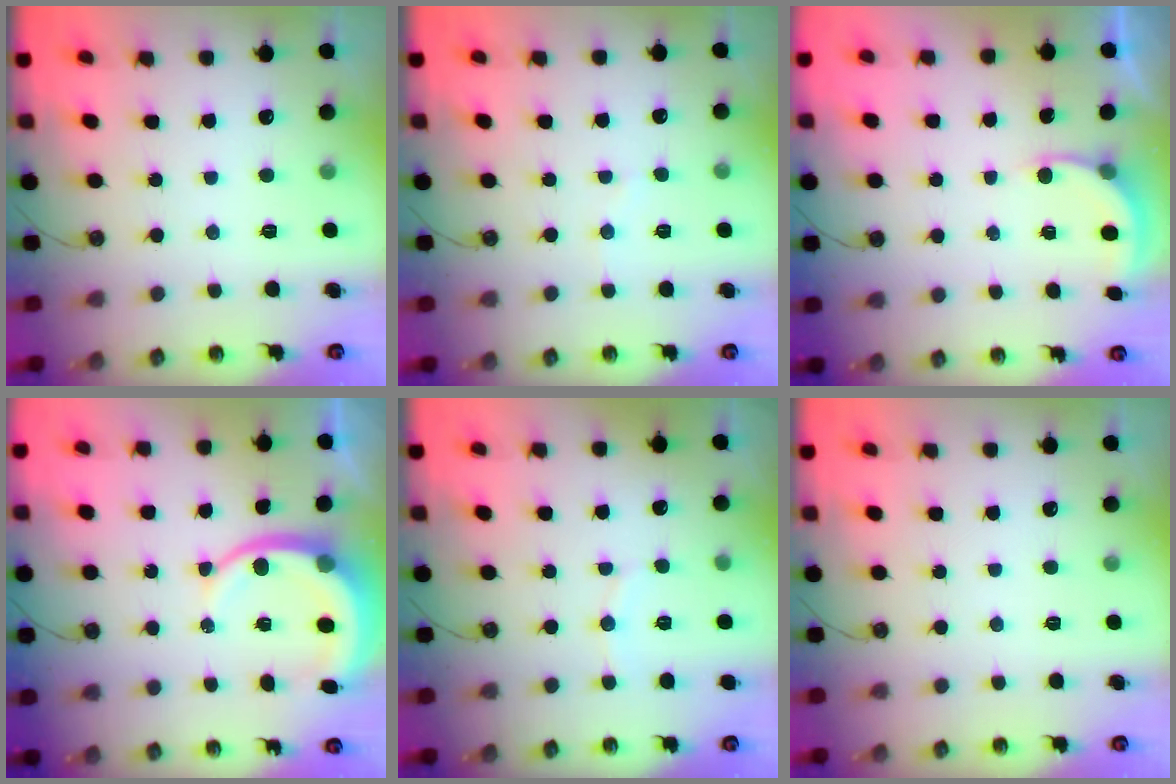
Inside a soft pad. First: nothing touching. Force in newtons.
{"total": 3.9, "press": 3.9, "slide": 0.4}
{"total": 2.9, "press": 2.9, "slide": 0.2}
{"total": 10.3, "press": 10.2, "slide": 1.2}
{"total": 5.0, "press": 4.9, "slide": 1.0}
{"total": 0.0}